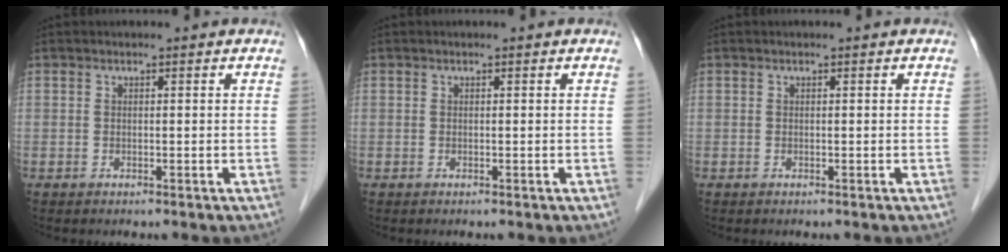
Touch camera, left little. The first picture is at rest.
{"total": 0.0}
{"total": 0.0}